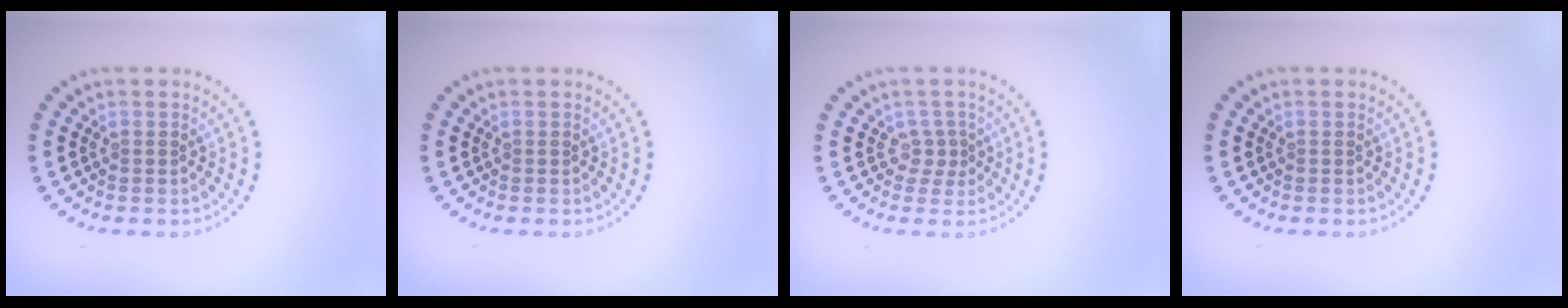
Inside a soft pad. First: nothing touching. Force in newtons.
{"total": 0.0}
{"total": 1.3, "press": 1.0, "slide": 0.9}
{"total": 0.0}